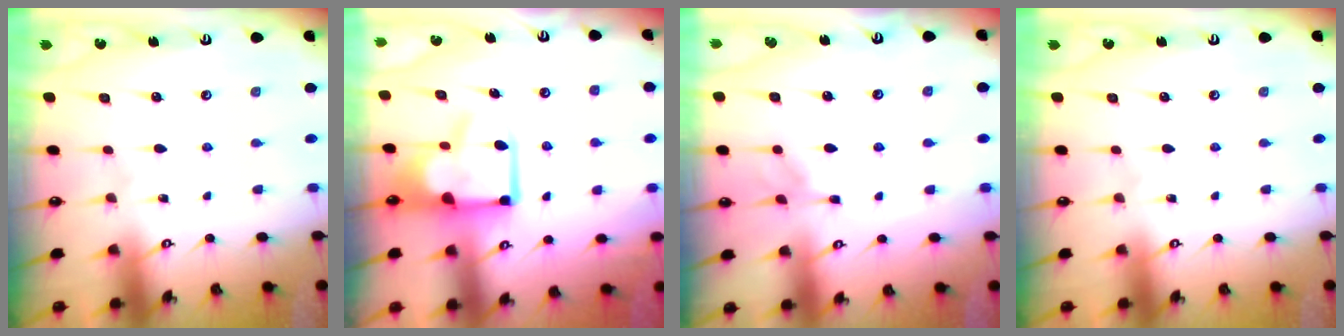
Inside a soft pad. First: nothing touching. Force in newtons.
{"total": 10.9, "press": 10.9, "slide": 0.7}
{"total": 3.5, "press": 3.5, "slide": 0.4}
{"total": 0.0}